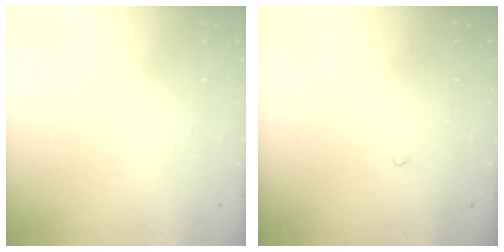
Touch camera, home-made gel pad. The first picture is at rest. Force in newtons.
{"total": 2.3, "press": 2.3, "slide": 0.3}